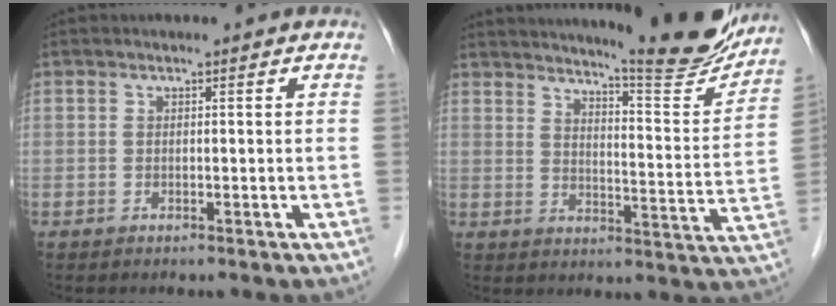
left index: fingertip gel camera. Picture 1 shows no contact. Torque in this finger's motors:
{"motor_torque": [0.75, -0.74, 0.42, 0.06]}